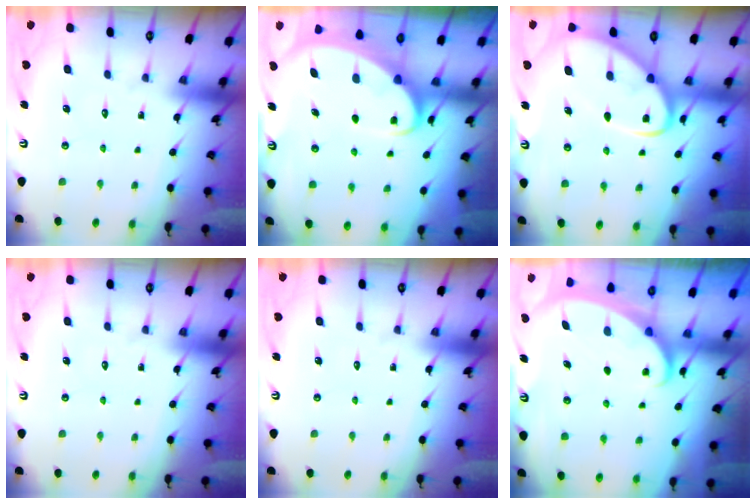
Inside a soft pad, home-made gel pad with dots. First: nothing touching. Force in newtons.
{"total": 5.8, "press": 5.8, "slide": 0.6}
{"total": 9.1, "press": 9.1, "slide": 0.8}
{"total": 0.0}
{"total": 0.0}
{"total": 2.1, "press": 2.1, "slide": 0.3}